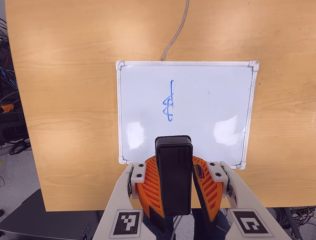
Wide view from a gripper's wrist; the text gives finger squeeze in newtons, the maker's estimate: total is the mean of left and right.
{"total": 9.2, "left": 8.9, "right": 9.6}